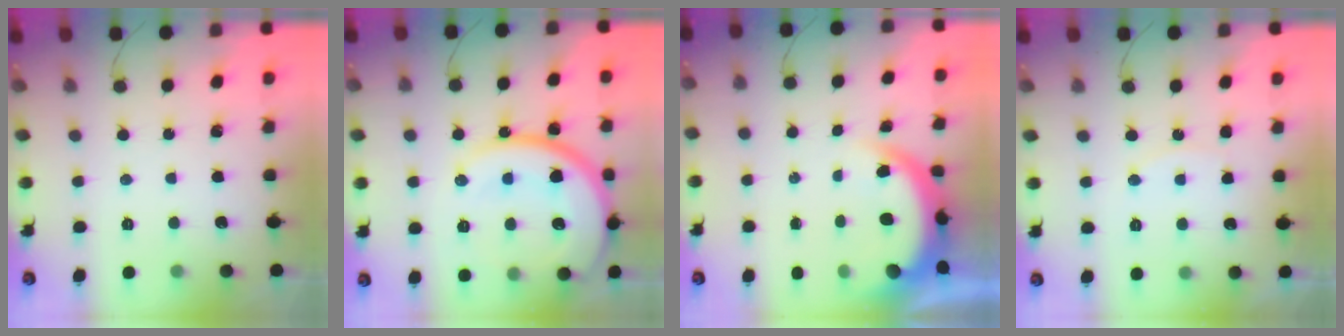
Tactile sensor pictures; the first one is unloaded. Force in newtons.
{"total": 21.0, "press": 20.9, "slide": 2.2}
{"total": 5.1, "press": 5.1, "slide": 0.3}
{"total": 6.3, "press": 6.2, "slide": 0.7}